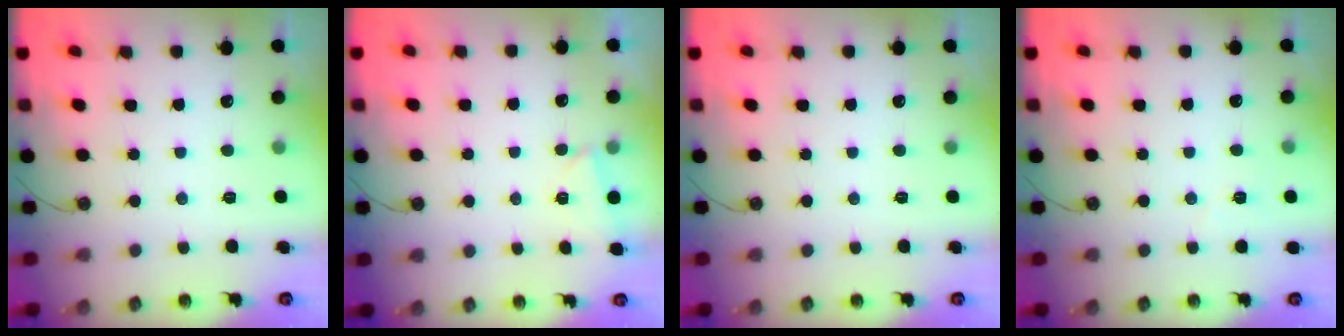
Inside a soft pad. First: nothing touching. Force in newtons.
{"total": 2.8, "press": 2.1, "slide": 1.8}
{"total": 0.0}
{"total": 4.1, "press": 3.7, "slide": 1.8}